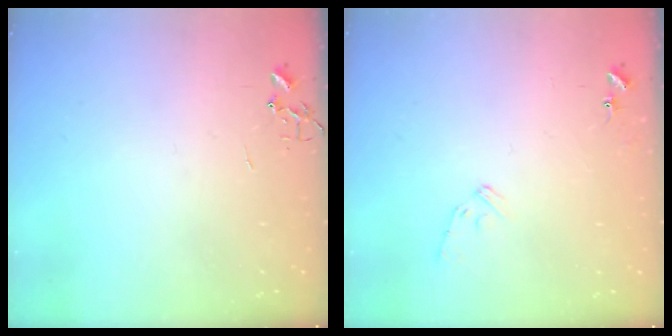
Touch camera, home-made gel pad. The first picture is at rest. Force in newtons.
{"total": 8.2, "press": 8.2, "slide": 0.3}